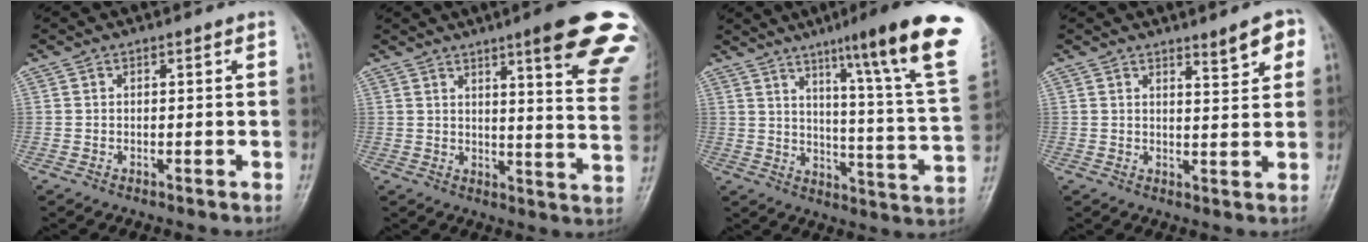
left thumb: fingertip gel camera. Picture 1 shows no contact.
{"total": 18.8, "force": [11.5, 2.2, 14.7], "torque": [-0.162, -0.050, 0.133]}
{"total": 14.9, "force": [8.4, 0.1, 12.3], "torque": [-0.153, -0.044, 0.094]}
{"total": 4.8, "force": [2.9, 1.3, 3.6], "torque": [-0.039, -0.019, 0.041]}